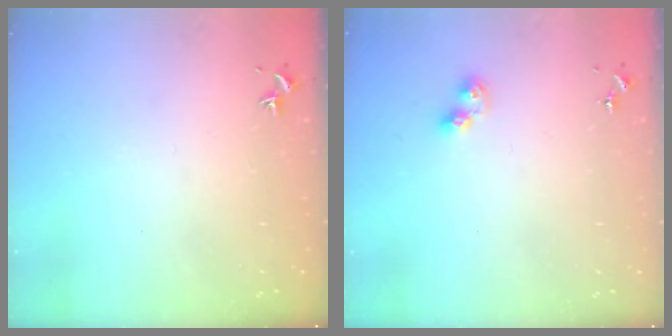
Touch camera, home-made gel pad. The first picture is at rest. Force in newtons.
{"total": 5.4, "press": 5.4, "slide": 0.5}